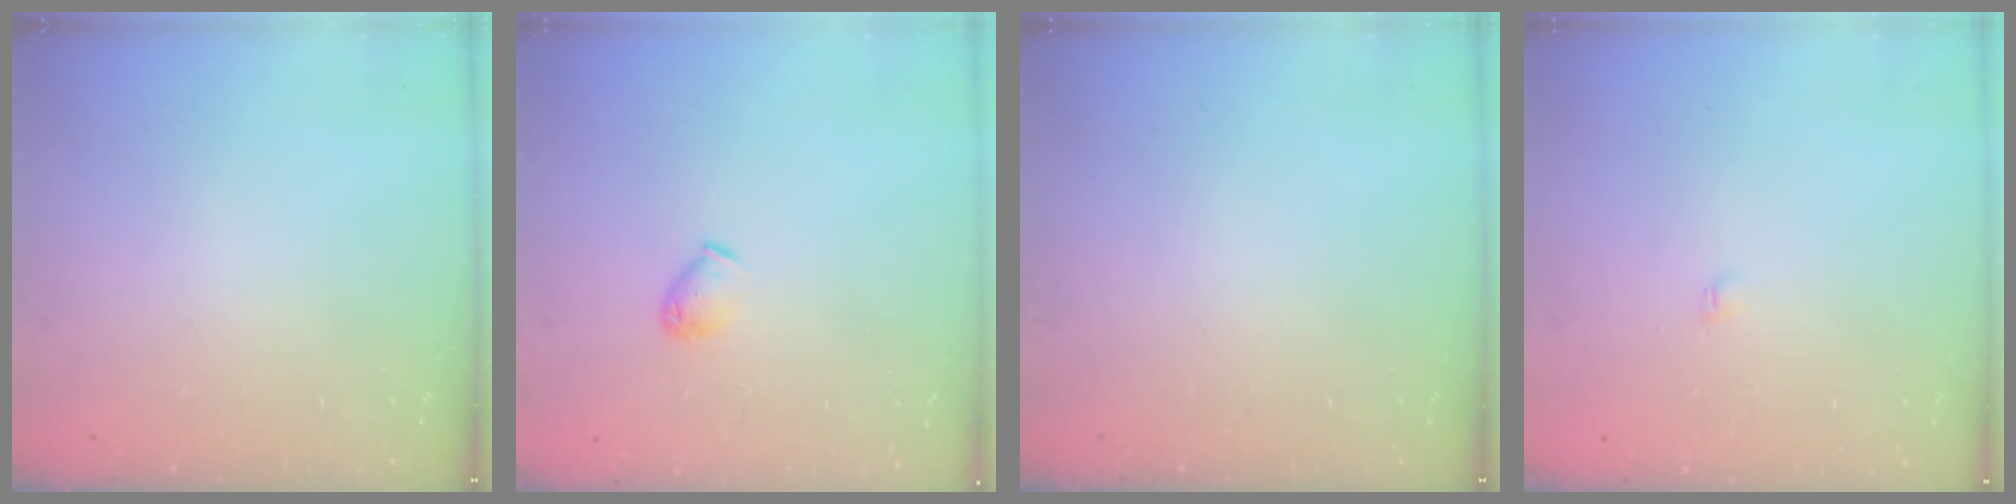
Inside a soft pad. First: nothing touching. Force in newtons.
{"total": 4.7, "press": 4.6, "slide": 0.9}
{"total": 0.0}
{"total": 2.1, "press": 2.0, "slide": 0.3}